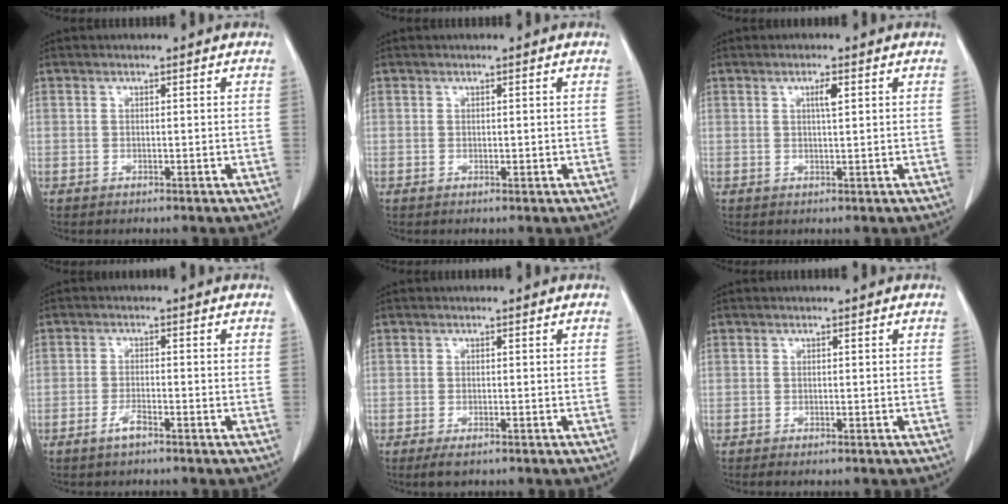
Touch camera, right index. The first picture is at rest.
{"total": 0.6, "force": [0.0, 0.4, 0.4], "torque": [-0.006, -0.001, 0.002]}
{"total": 2.0, "force": [0.8, 0.2, 1.8], "torque": [-0.030, 0.001, 0.012]}
{"total": 2.4, "force": [-1.7, 0.4, 1.7], "torque": [-0.034, 0.001, -0.034]}
{"total": 2.2, "force": [-1.4, 0.6, 1.5], "torque": [-0.028, -0.005, -0.022]}
{"total": 0.8, "force": [-0.5, 0.0, 0.5], "torque": [-0.011, -0.001, -0.008]}